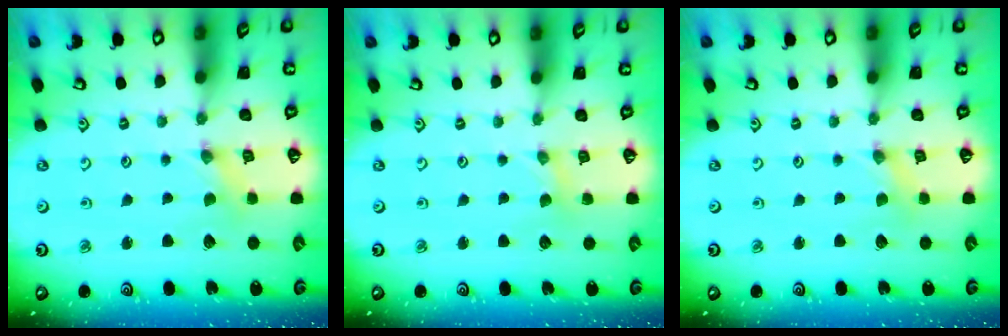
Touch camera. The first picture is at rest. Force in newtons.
{"total": 1.4, "press": 1.4, "slide": 0.2}
{"total": 0.0}